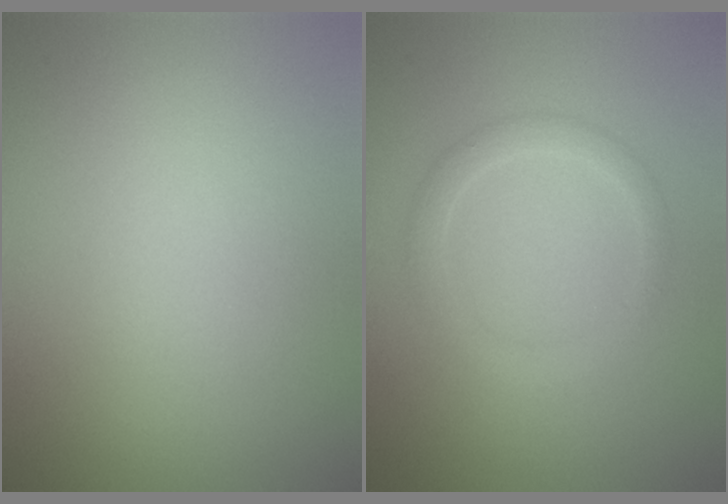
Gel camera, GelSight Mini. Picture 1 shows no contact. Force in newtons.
{"total": 1.9, "press": 1.9, "slide": 0.2}